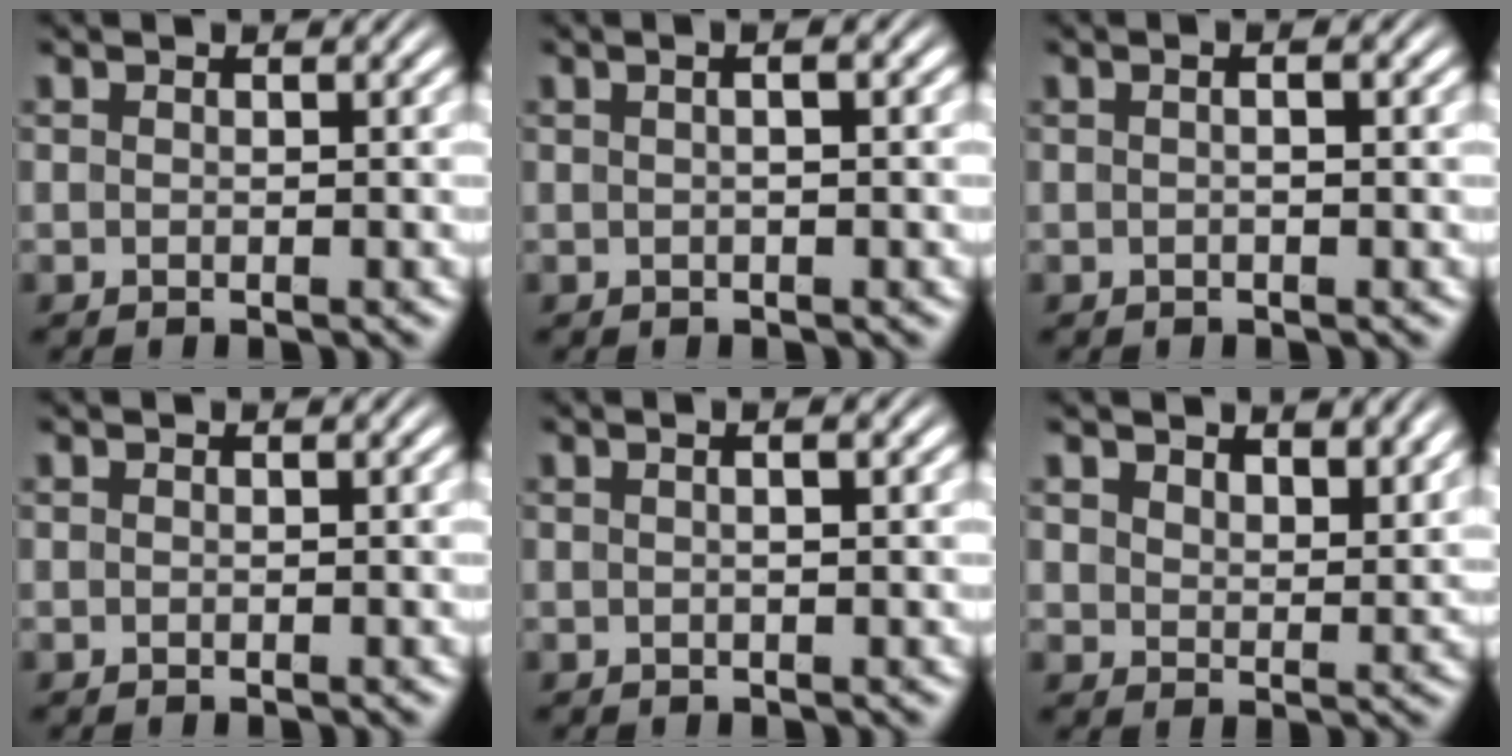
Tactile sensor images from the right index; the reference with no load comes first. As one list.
[{"total": 1.6, "force": [0.2, 0.2, 1.6], "torque": [-0.015, 0.010, -0.001]}, {"total": 1.4, "force": [0.0, 0.2, 1.4], "torque": [-0.017, 0.006, -0.004]}, {"total": 0.0}, {"total": 1.3, "force": [0.1, -0.1, 1.3], "torque": [-0.013, 0.005, 0.000]}, {"total": 3.1, "force": [2.9, 0.7, 0.8], "torque": [-0.015, -0.009, 0.058]}]